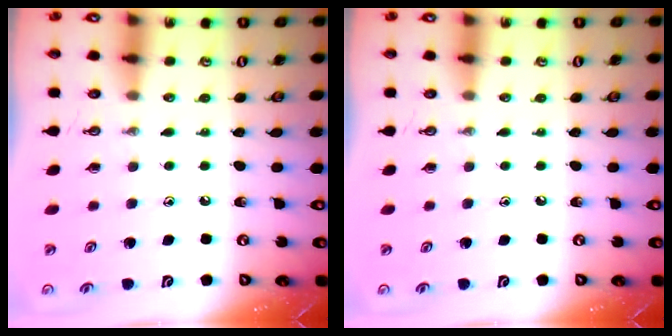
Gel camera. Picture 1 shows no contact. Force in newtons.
{"total": 0.0}